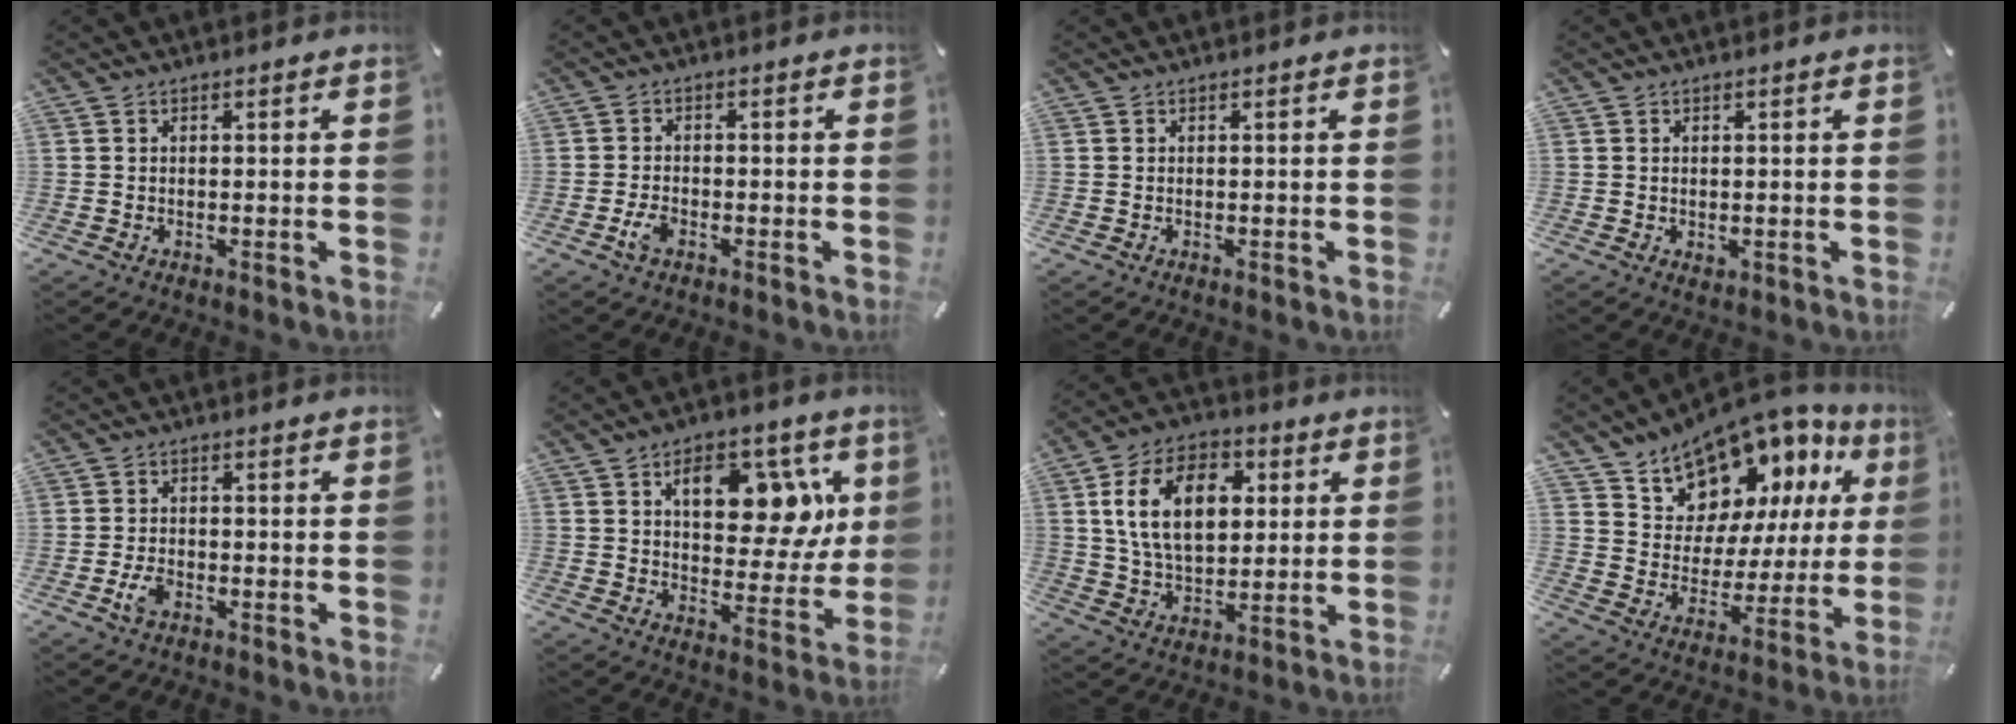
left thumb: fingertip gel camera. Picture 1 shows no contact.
{"total": 3.1, "force": [-1.5, 1.7, 2.1], "torque": [-0.057, -0.001, -0.033]}
{"total": 0.0}
{"total": 0.9, "force": [0.0, 0.7, 0.5], "torque": [-0.009, 0.004, 0.000]}
{"total": 3.7, "force": [-1.6, 2.2, 2.5], "torque": [-0.062, 0.001, -0.033]}
{"total": 15.2, "force": [6.2, 8.9, 10.6], "torque": [-0.128, -0.028, 0.102]}
{"total": 16.1, "force": [4.0, 10.7, 11.3], "torque": [-0.219, 0.010, 0.067]}
{"total": 13.3, "force": [11.7, 6.2, 1.3], "torque": [-0.029, -0.128, 0.208]}